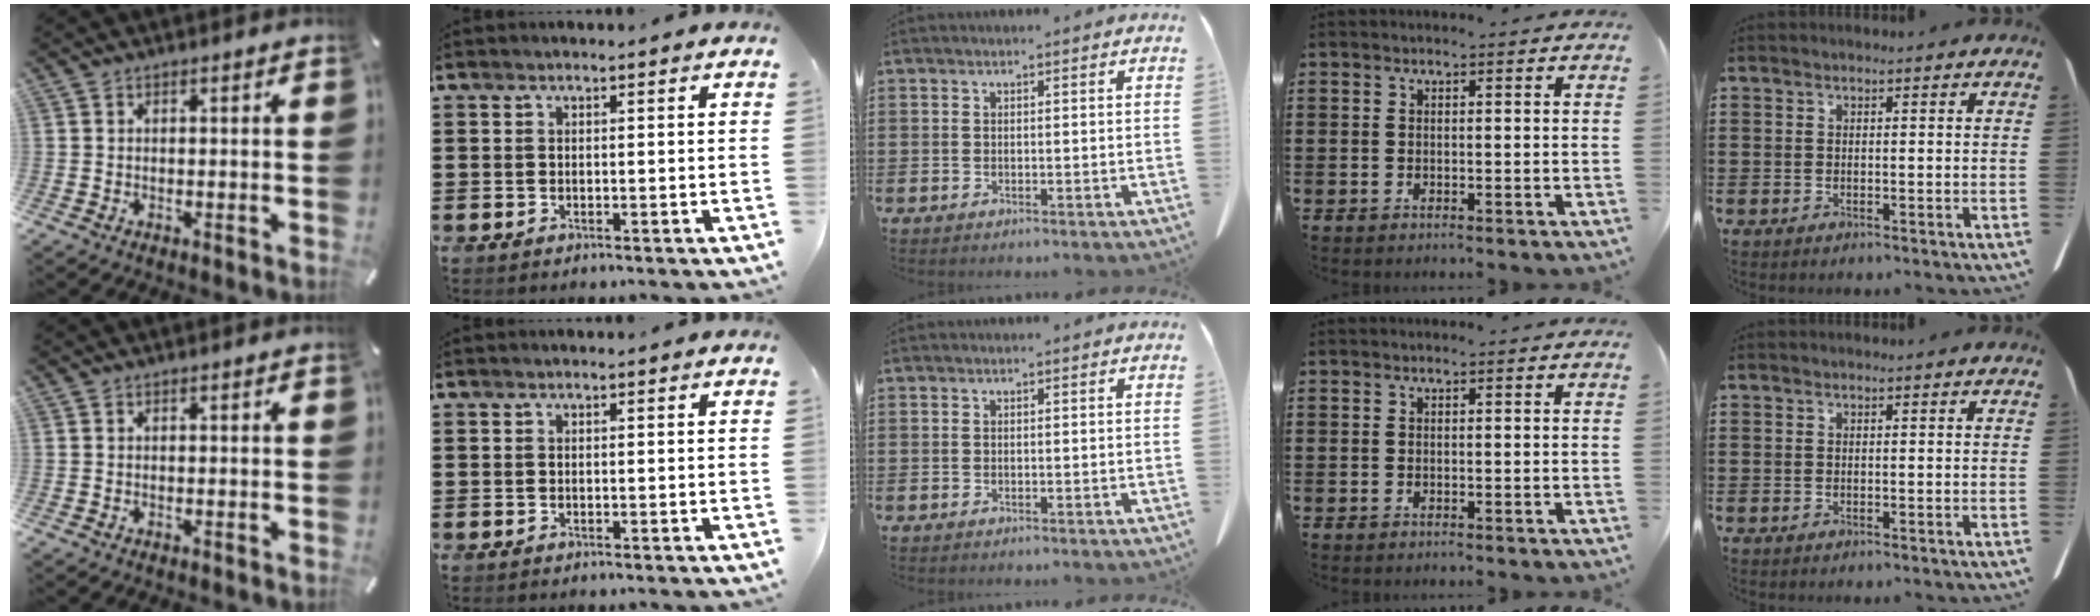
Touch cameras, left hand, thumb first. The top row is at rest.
{}